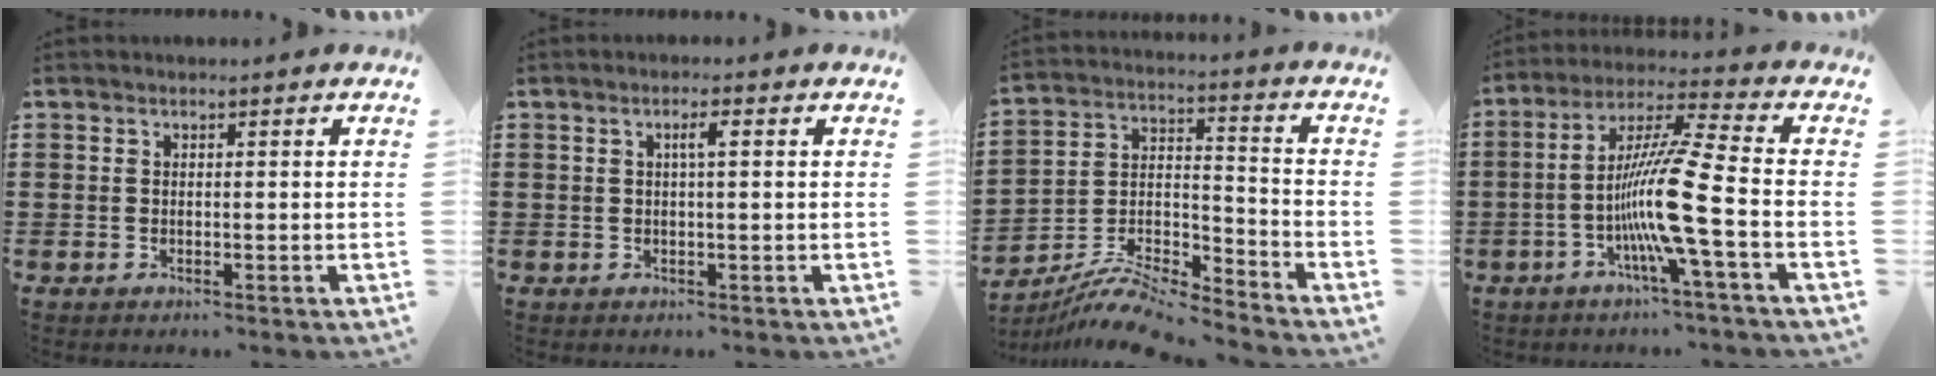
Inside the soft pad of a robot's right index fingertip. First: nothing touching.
{"total": 1.9, "force": [0.4, 0.2, 1.9], "torque": [-0.037, 0.002, 0.005]}
{"total": 10.4, "force": [-9.9, 1.0, 3.0], "torque": [-0.051, 0.022, -0.198]}
{"total": 12.2, "force": [-3.8, -0.5, 11.5], "torque": [-0.241, -0.015, -0.084]}